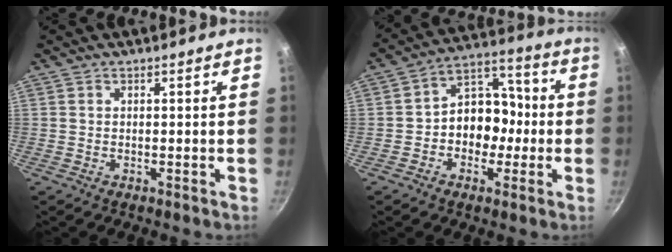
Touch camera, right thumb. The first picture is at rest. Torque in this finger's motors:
{"motor_torque": [-0.21, 0.59, 0.22, 0.17, 0.06]}